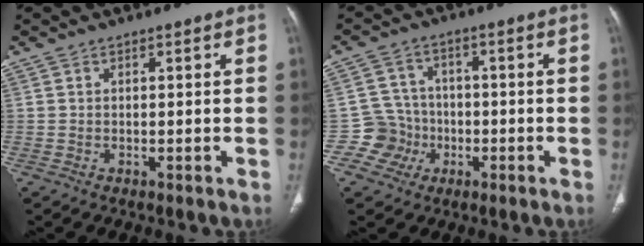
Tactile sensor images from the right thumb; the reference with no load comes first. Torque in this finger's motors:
{"motor_torque": [-0.18, -0.27, 0.45, -0.36, -0.04]}